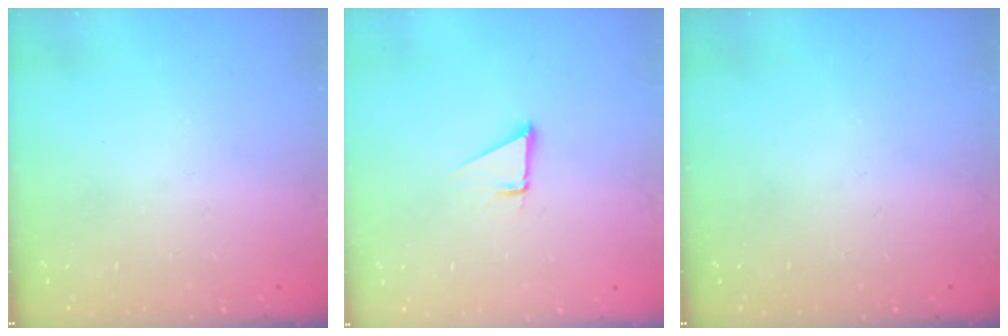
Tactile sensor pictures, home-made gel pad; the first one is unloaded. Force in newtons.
{"total": 1.9, "press": 1.9, "slide": 0.0}
{"total": 0.0}